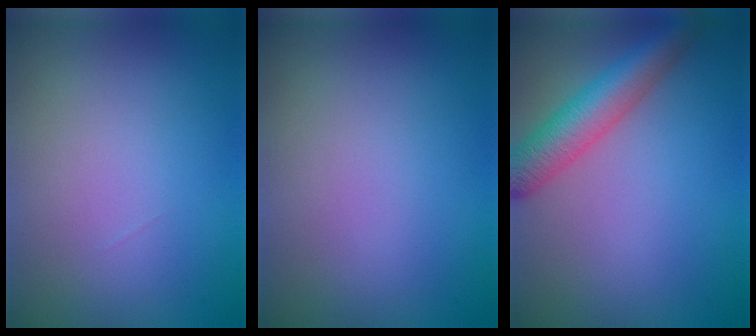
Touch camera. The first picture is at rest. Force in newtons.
{"total": 0.0}
{"total": 5.2, "press": 5.2, "slide": 0.2}